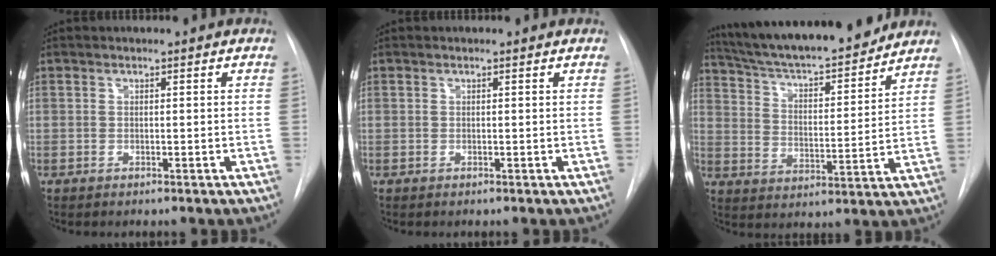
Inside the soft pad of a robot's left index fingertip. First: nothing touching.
{"total": 0.0}
{"total": 20.6, "force": [18.4, 2.9, 8.9], "torque": [-0.150, 0.005, 0.281]}